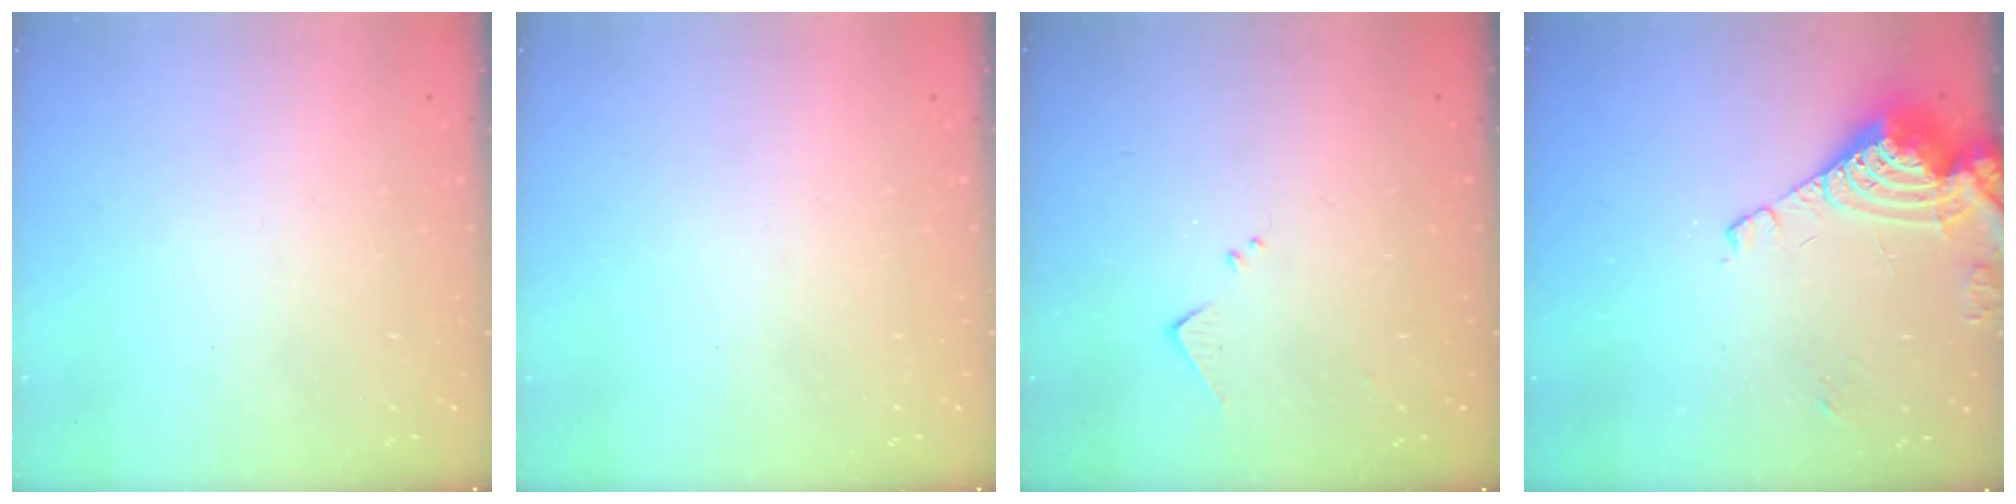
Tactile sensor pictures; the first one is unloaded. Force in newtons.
{"total": 0.0}
{"total": 5.9, "press": 5.8, "slide": 0.7}
{"total": 11.6, "press": 11.5, "slide": 1.3}